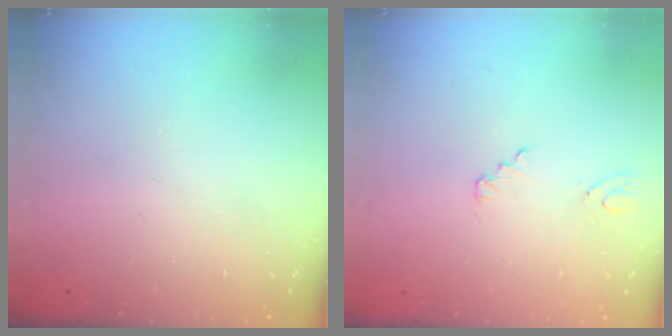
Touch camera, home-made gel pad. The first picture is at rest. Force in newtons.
{"total": 2.6, "press": 2.6, "slide": 0.3}